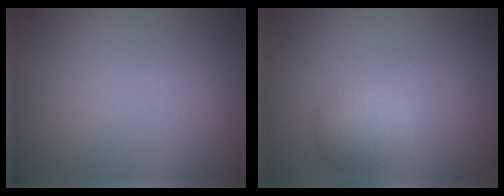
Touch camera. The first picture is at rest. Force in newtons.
{"total": 3.4, "press": 3.4, "slide": 0.1}